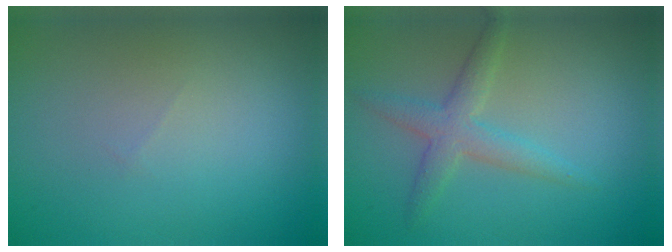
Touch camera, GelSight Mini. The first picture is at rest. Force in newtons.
{"total": 2.9, "press": 2.9, "slide": 0.3}